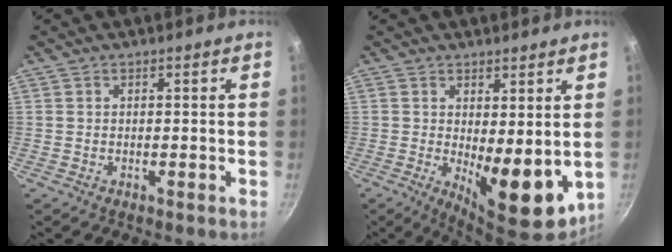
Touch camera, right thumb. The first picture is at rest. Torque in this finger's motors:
{"motor_torque": [-0.32, 1.07, 1.29, 0.09, 0.11]}